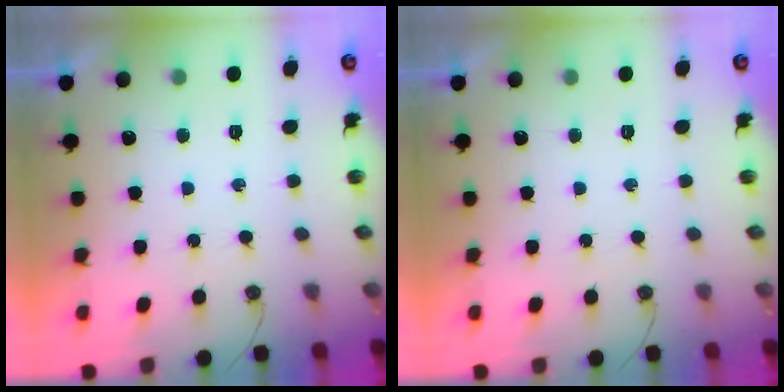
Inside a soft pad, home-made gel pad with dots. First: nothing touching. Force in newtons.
{"total": 0.0}